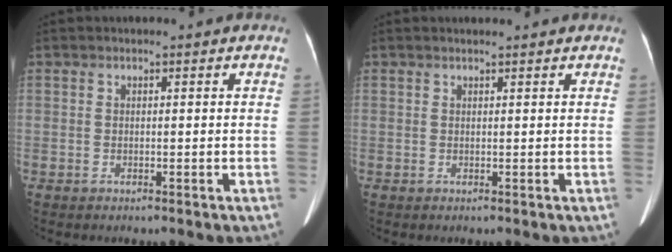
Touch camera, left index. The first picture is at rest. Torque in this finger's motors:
{"motor_torque": [-0.42, 0.13, -0.43, -0.04]}